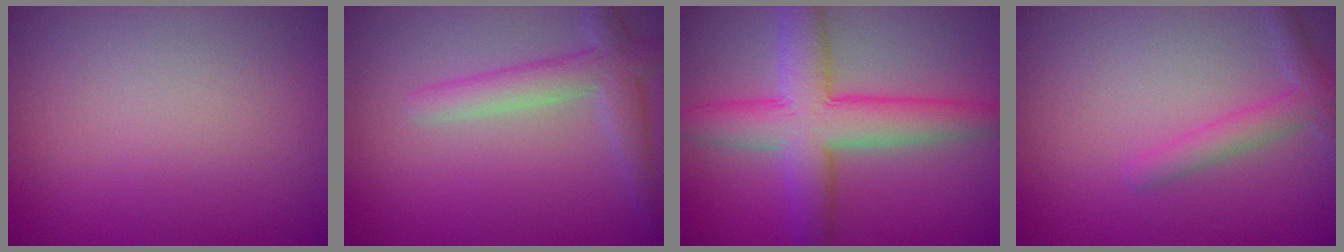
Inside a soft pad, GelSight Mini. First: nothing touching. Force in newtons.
{"total": 3.4, "press": 3.4, "slide": 0.3}
{"total": 7.4, "press": 7.4, "slide": 0.1}
{"total": 2.3, "press": 2.3, "slide": 0.1}